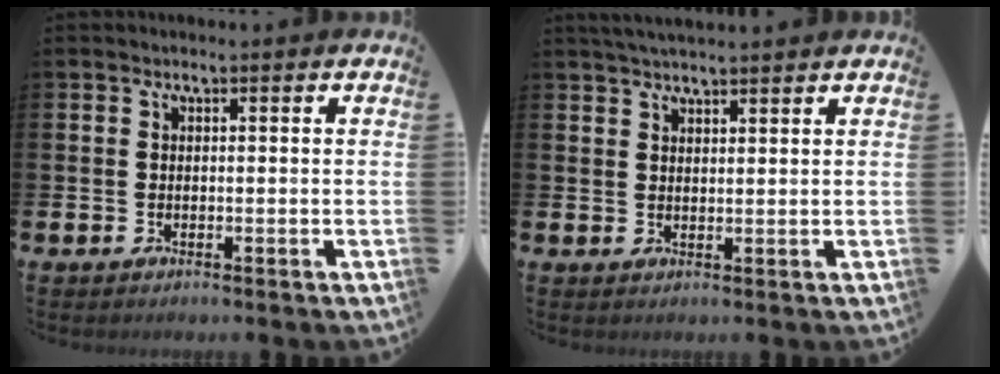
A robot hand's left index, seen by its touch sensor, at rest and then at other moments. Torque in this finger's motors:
{"motor_torque": [0.09, -0.63, 0.32, 0.19]}